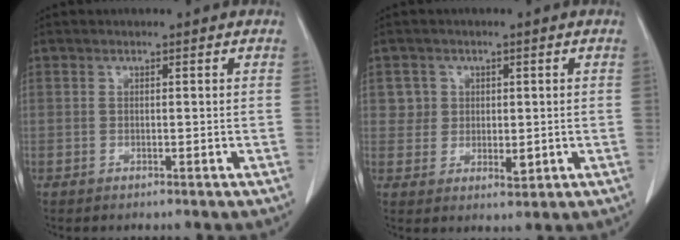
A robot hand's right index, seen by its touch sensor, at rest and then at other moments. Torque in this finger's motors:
{"motor_torque": [-0.03, 0.05, 0.00, 0.00]}